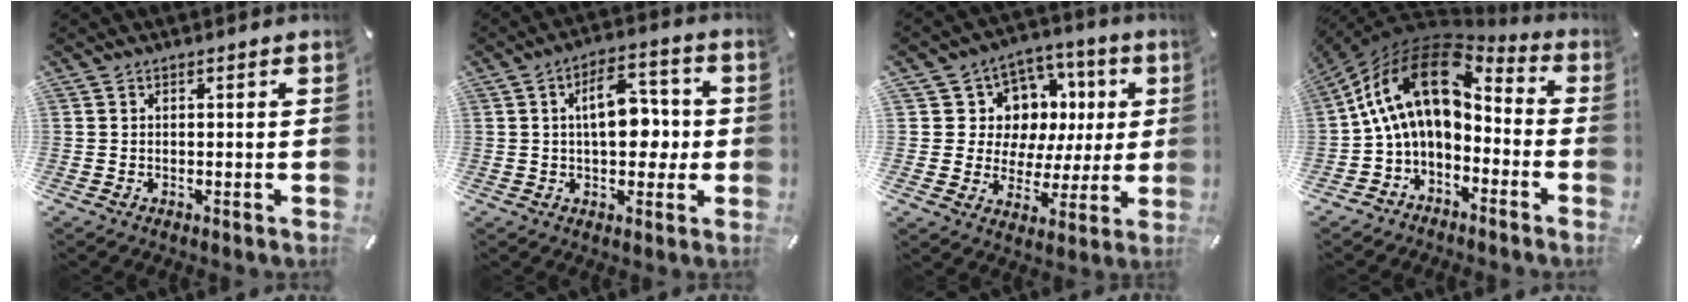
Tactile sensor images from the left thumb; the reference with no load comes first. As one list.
[{"total": 11.4, "force": [0.8, 6.7, 9.1], "torque": [-0.127, 0.000, 0.008]}, {"total": 10.8, "force": [1.7, 10.5, 2.1], "torque": [-0.024, -0.028, 0.036]}, {"total": 17.4, "force": [2.1, 11.4, 13.0], "torque": [-0.251, -0.001, 0.035]}]